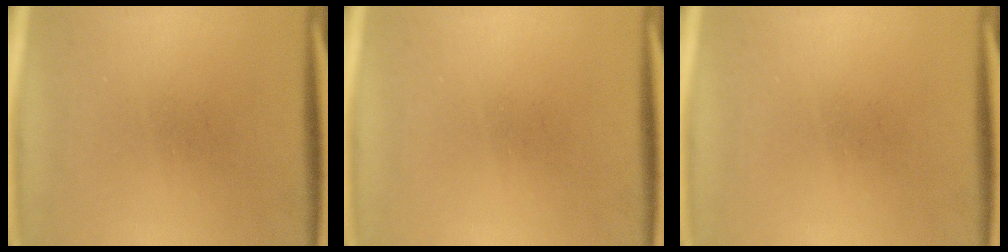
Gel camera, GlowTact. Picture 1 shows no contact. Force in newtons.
{"total": 0.0}
{"total": 0.0}